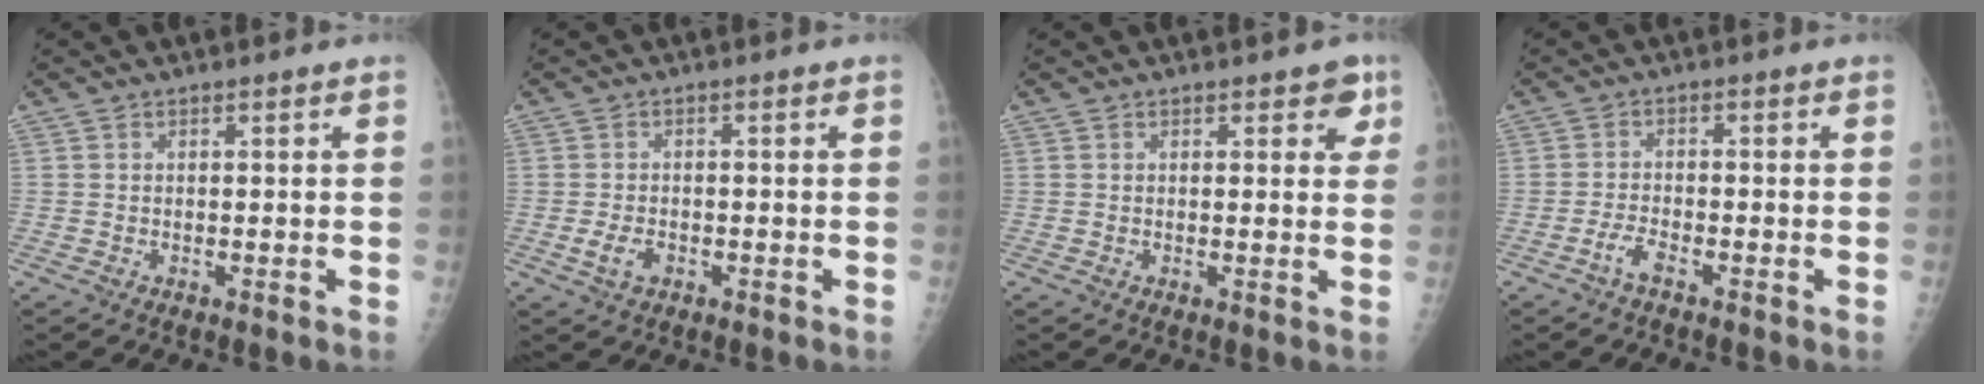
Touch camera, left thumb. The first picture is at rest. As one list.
[{"total": 3.0, "force": [-1.3, 1.8, 1.9], "torque": [-0.037, 0.004, -0.022]}, {"total": 3.2, "force": [1.7, 1.7, 2.0], "torque": [0.007, -0.004, 0.014]}, {"total": 2.6, "force": [-2.0, 0.5, 1.5], "torque": [-0.037, 0.012, -0.041]}]